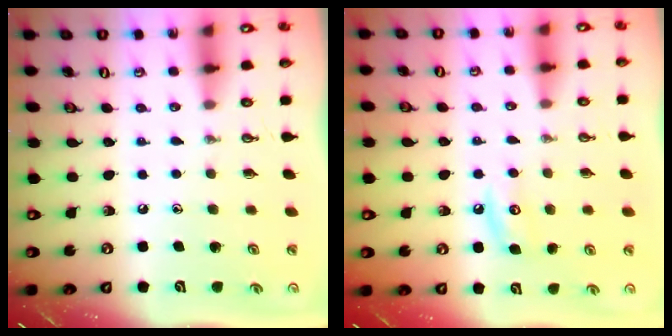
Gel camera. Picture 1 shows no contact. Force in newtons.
{"total": 6.5, "press": 6.5, "slide": 0.3}